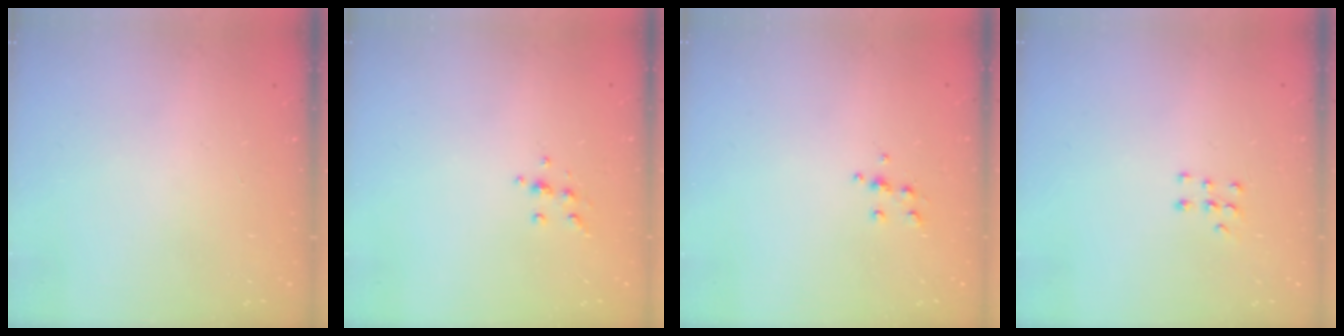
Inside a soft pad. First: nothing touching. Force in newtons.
{"total": 5.4, "press": 5.3, "slide": 0.6}
{"total": 5.2, "press": 5.0, "slide": 1.1}
{"total": 5.5, "press": 5.5, "slide": 0.9}